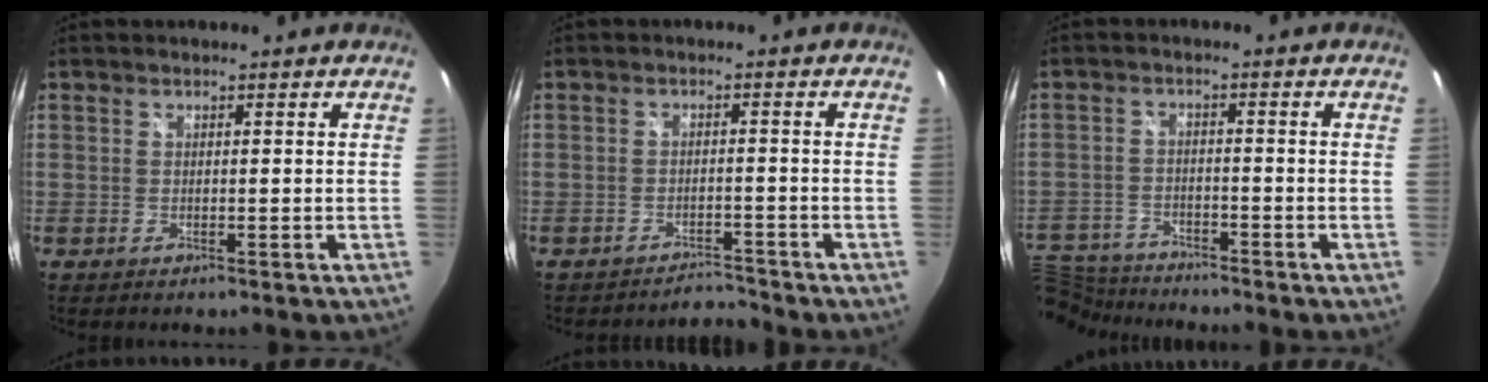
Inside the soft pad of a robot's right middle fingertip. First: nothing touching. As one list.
[{"total": 3.2, "force": [-3.2, 0.1, -0.3], "torque": [0.002, 0.002, -0.052]}, {"total": 12.1, "force": [-10.7, 4.3, 3.7], "torque": [-0.117, -0.009, -0.192]}]